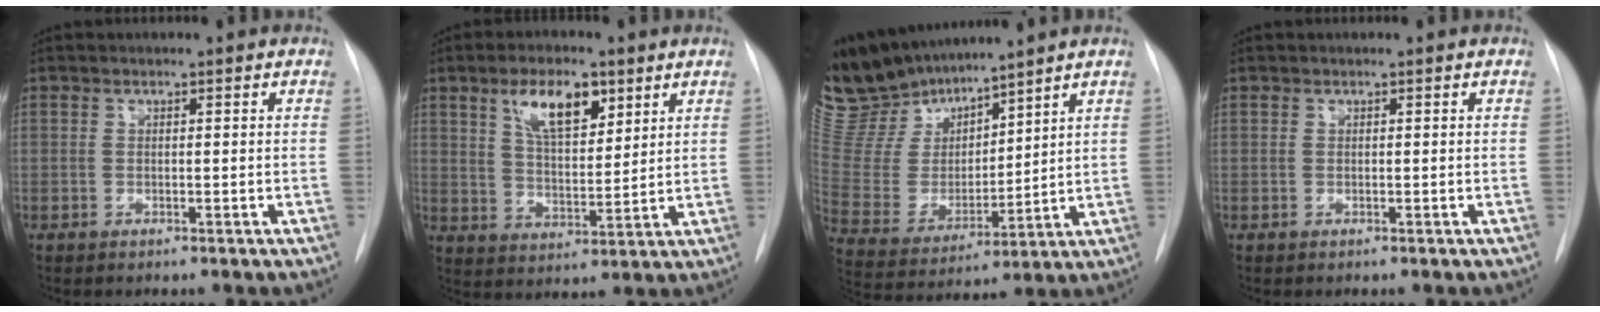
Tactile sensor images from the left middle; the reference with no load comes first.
{"total": 9.0, "force": [4.9, 3.4, 6.8], "torque": [-0.125, 0.007, 0.091]}
{"total": 15.9, "force": [14.3, 4.9, 4.8], "torque": [-0.104, 0.007, 0.291]}
{"total": 0.0}